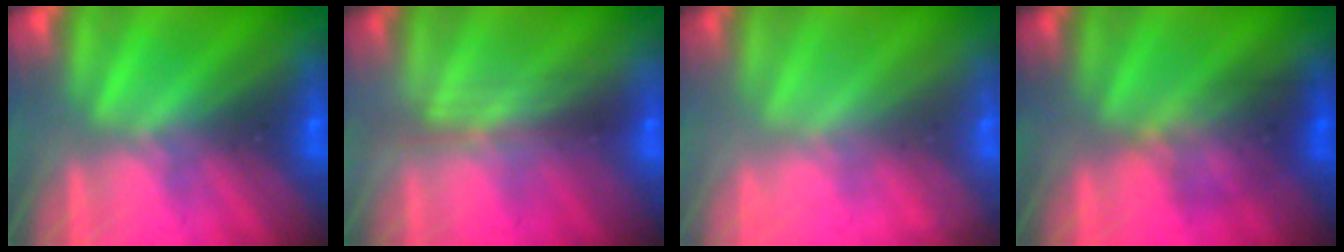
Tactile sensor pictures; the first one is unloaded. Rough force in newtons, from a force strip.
{"total": 2.4}
{"total": 2.1}
{"total": 2.4}